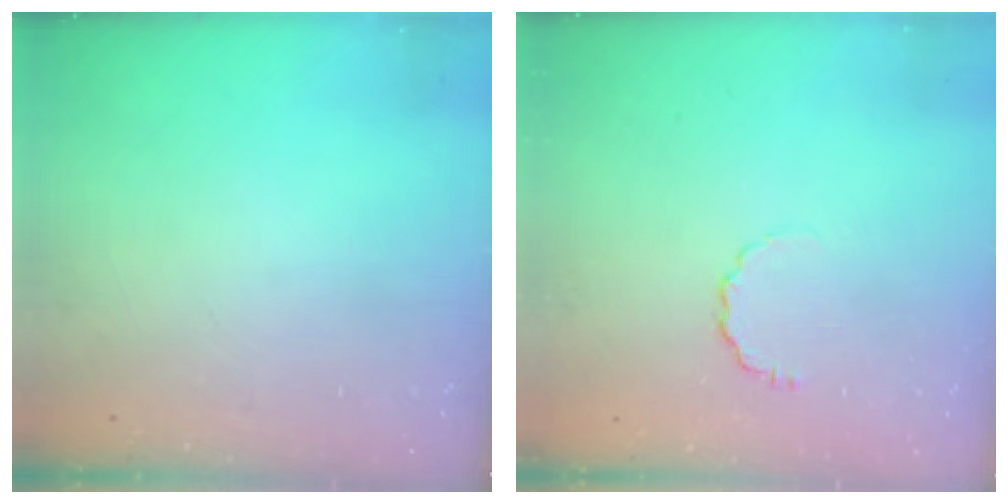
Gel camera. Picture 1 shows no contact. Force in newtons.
{"total": 3.9, "press": 3.6, "slide": 1.5}